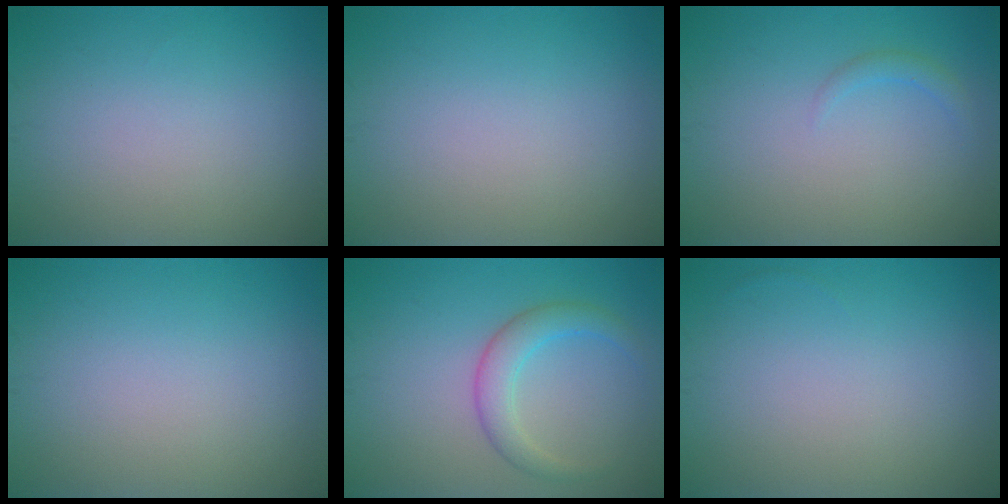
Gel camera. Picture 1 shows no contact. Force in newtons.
{"total": 0.0}
{"total": 1.0, "press": 1.0, "slide": 0.1}
{"total": 0.0}
{"total": 3.0, "press": 3.0, "slide": 0.1}
{"total": 0.0}